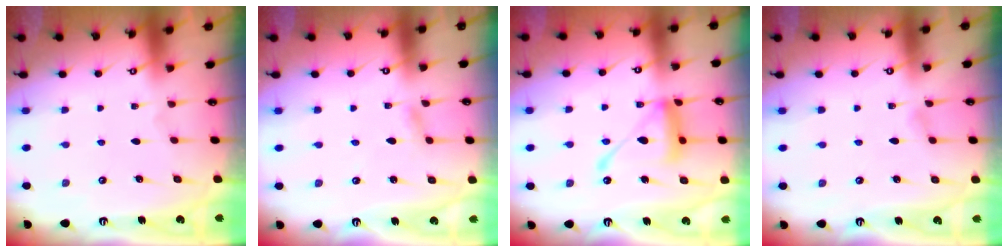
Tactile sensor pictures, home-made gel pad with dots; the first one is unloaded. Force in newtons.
{"total": 1.4, "press": 1.4, "slide": 0.1}
{"total": 14.2, "press": 14.1, "slide": 1.3}
{"total": 2.4, "press": 2.4, "slide": 0.3}